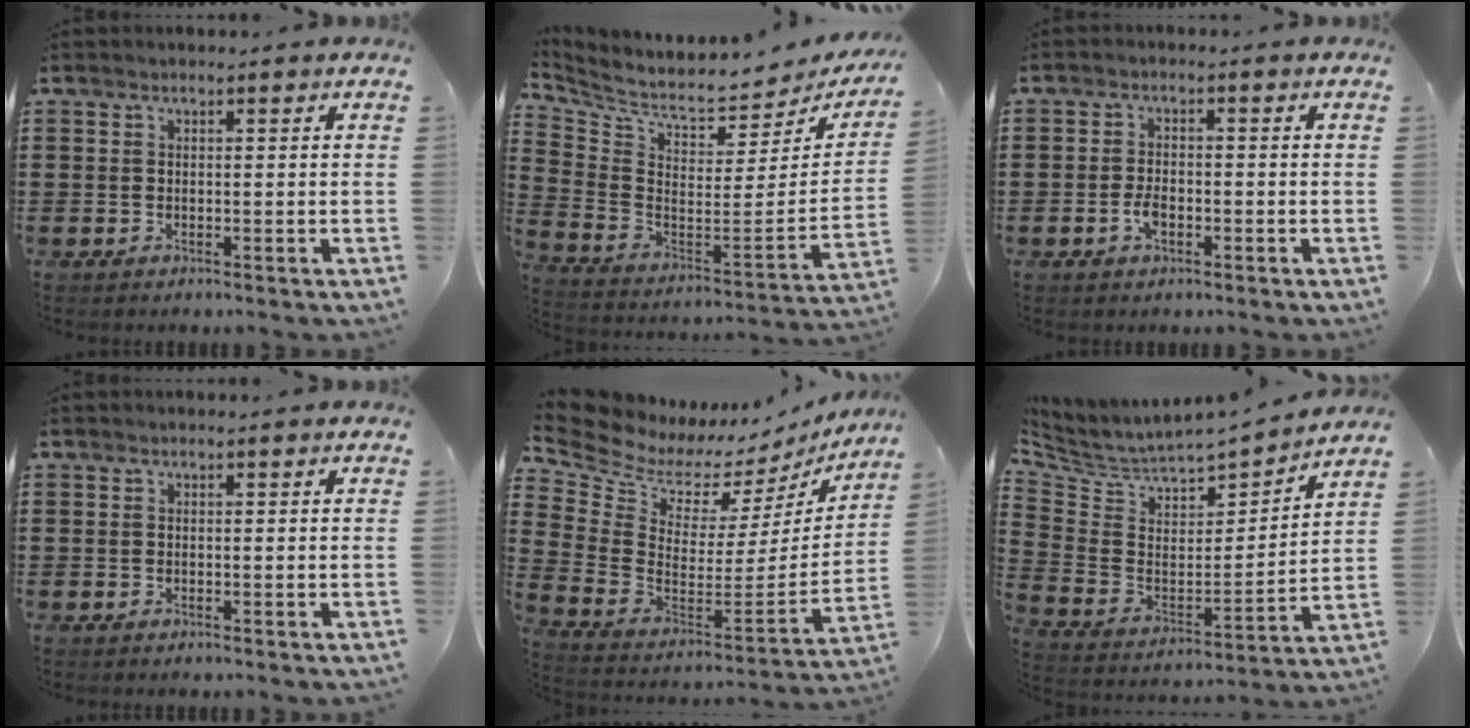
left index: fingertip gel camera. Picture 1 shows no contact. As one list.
[{"total": 5.1, "force": [4.7, 0.7, 1.9], "torque": [-0.066, -0.057, 0.074]}, {"total": 2.8, "force": [-1.1, 1.4, 2.2], "torque": [-0.056, -0.002, -0.025]}, {"total": 0.0}, {"total": 6.5, "force": [5.2, 3.4, 1.8], "torque": [-0.080, -0.057, 0.087]}, {"total": 4.3, "force": [3.9, 1.8, 0.6], "torque": [-0.043, -0.045, 0.061]}]